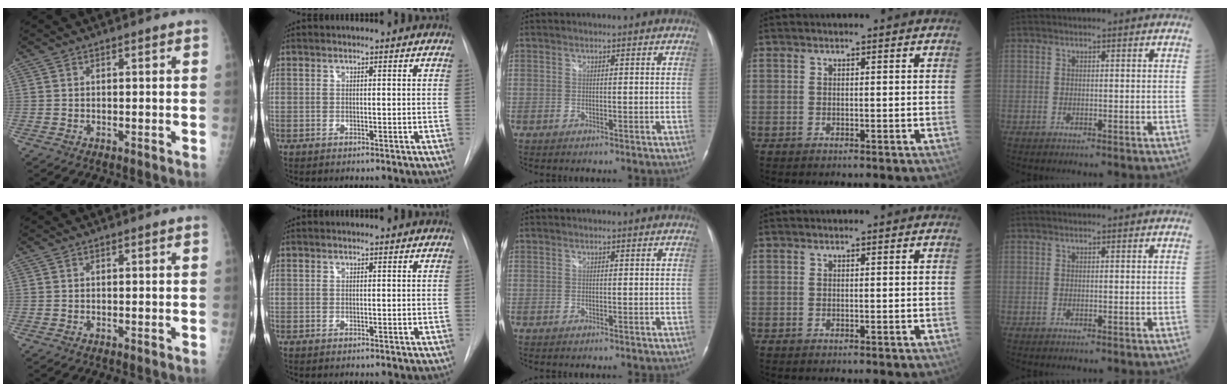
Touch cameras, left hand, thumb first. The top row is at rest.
{}